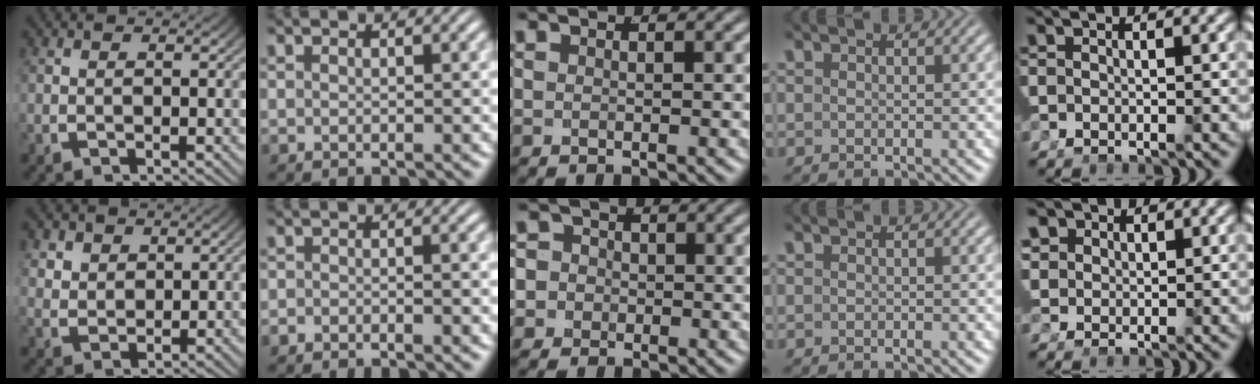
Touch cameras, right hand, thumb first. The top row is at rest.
{"thumb": {"total": 3.1, "force": [1.4, 2.4, 1.3], "torque": [-0.030, -0.012, 0.038]}, "index": {"total": 1.2, "force": [-1.1, 0.5, 0.1], "torque": [-0.002, -0.004, -0.021]}, "middle": {"total": 6.2, "force": [-0.9, 5.9, 1.5], "torque": [-0.048, -0.017, -0.023]}, "little": {"total": 2.2, "force": [1.4, 1.3, 1.1], "torque": [-0.025, -0.005, 0.036]}}